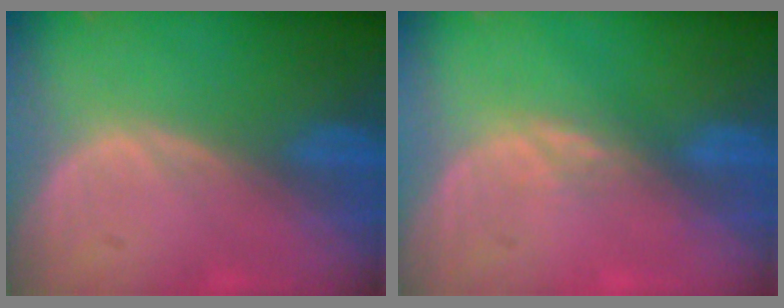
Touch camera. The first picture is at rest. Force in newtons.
{"total": 1.4, "press": 1.4, "slide": 0.3}